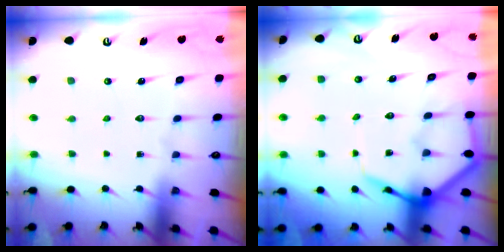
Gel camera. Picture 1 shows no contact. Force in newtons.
{"total": 8.2, "press": 8.2, "slide": 0.9}